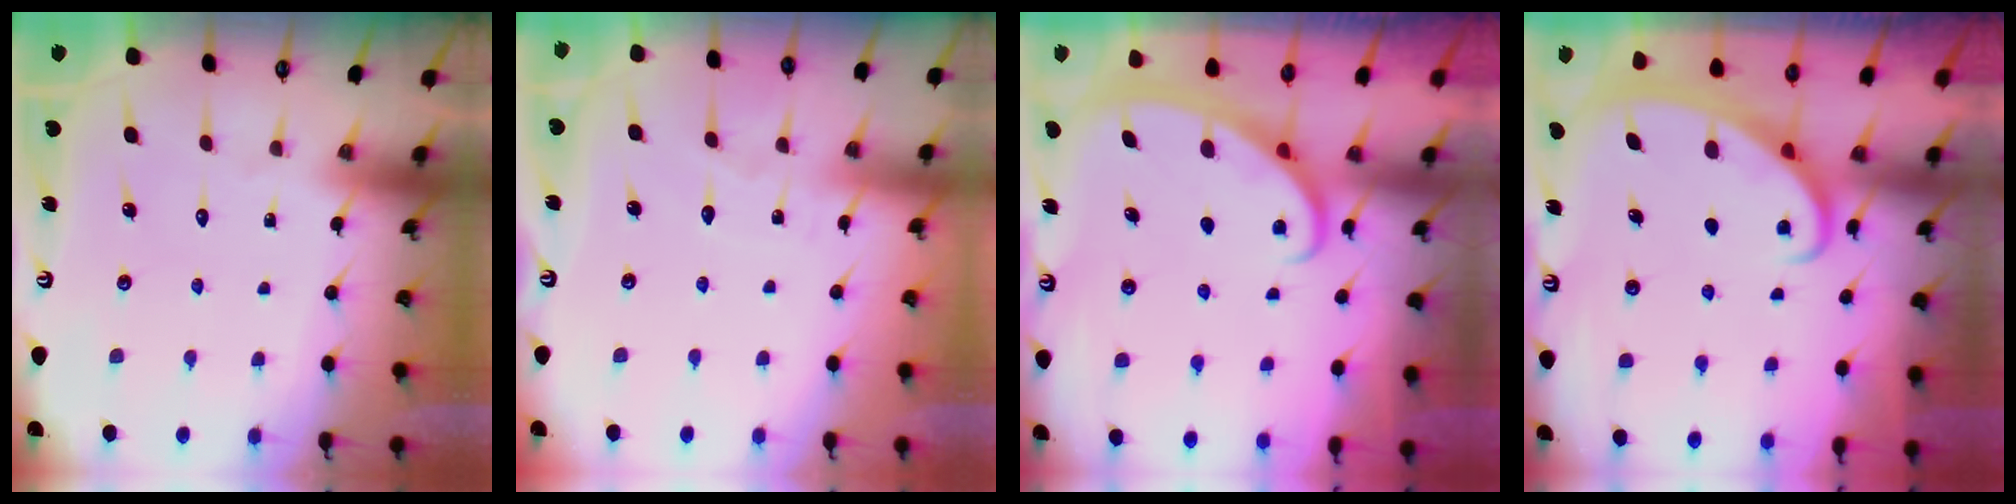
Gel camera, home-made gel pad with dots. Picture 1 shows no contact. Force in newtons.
{"total": 3.0, "press": 3.0, "slide": 0.3}
{"total": 2.8, "press": 2.8, "slide": 0.3}
{"total": 2.4, "press": 2.3, "slide": 0.5}